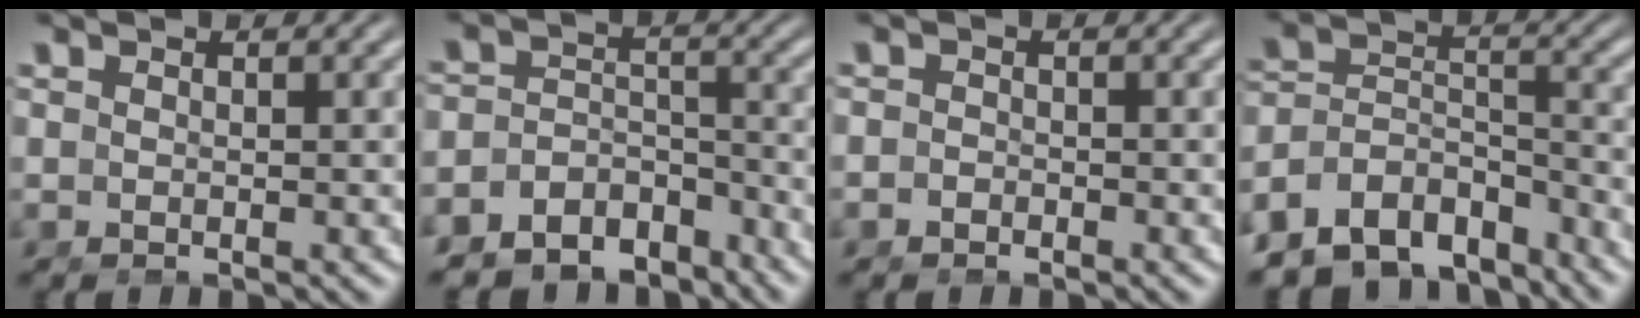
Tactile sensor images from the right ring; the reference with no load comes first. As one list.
[{"total": 9.6, "force": [-6.9, 5.8, 3.4], "torque": [-0.064, -0.037, -0.106]}, {"total": 1.0, "force": [-1.0, 0.4, -0.2], "torque": [-0.001, -0.011, -0.013]}, {"total": 13.6, "force": [-8.9, 9.0, 5.0], "torque": [-0.115, -0.067, -0.131]}]